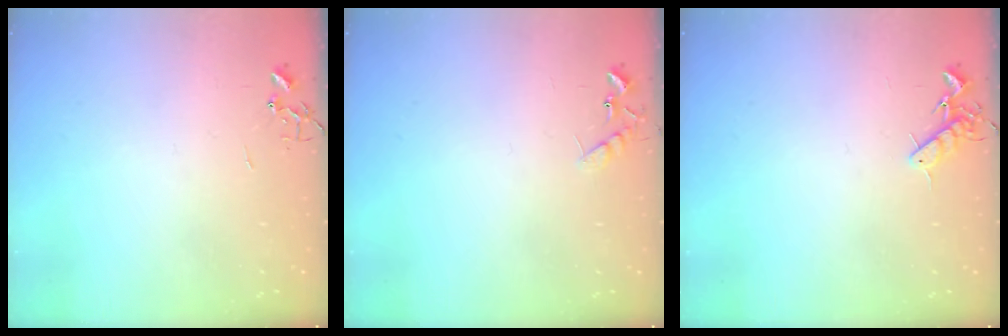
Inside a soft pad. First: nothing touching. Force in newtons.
{"total": 7.6, "press": 7.6, "slide": 0.7}
{"total": 7.2, "press": 7.1, "slide": 1.1}